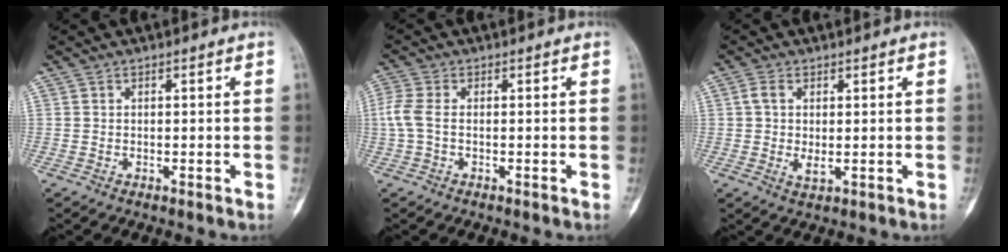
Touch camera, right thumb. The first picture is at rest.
{"total": 4.3, "force": [-0.3, 2.2, 3.7], "torque": [-0.099, 0.003, -0.015]}
{"total": 3.8, "force": [0.4, 2.0, 3.2], "torque": [-0.069, -0.002, 0.009]}